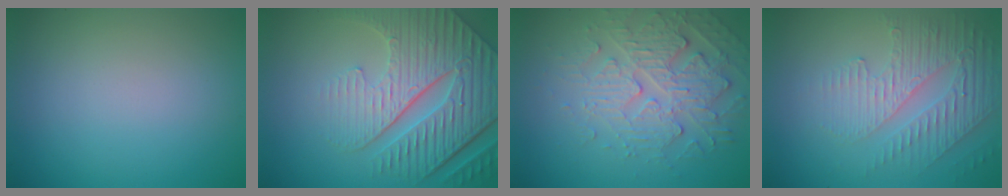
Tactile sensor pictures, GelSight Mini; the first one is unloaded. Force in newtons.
{"total": 7.6, "press": 6.0, "slide": 4.7}
{"total": 4.4, "press": 3.9, "slide": 2.1}
{"total": 5.0, "press": 3.1, "slide": 3.9}